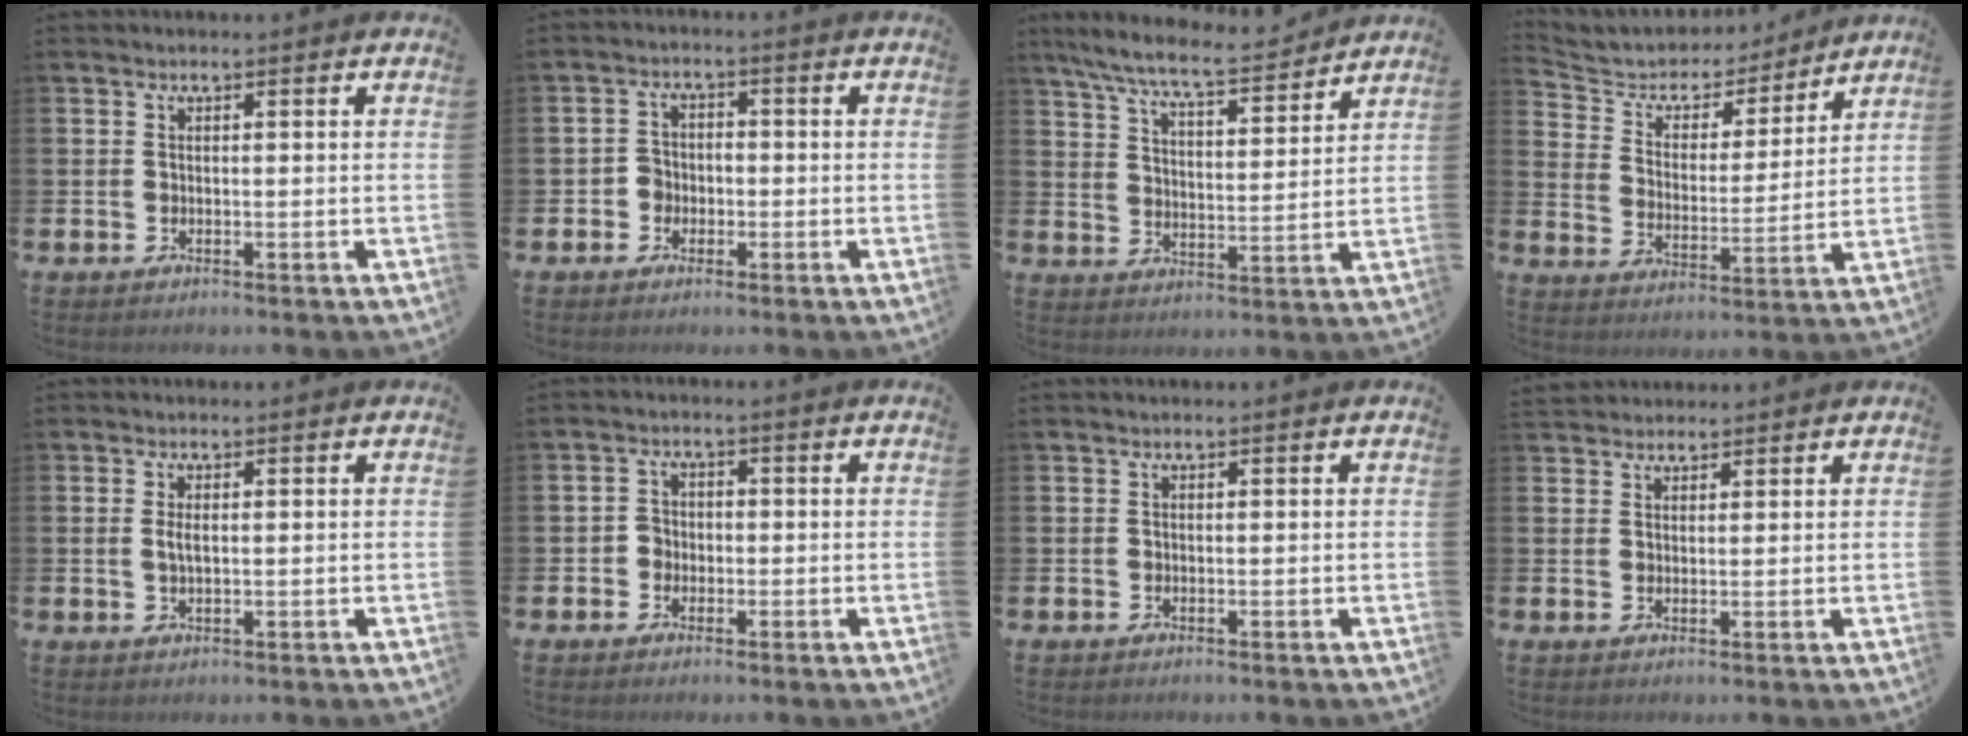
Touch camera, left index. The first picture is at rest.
{"total": 2.6, "force": [-1.3, 2.2, 0.4], "torque": [-0.007, 0.004, -0.032]}
{"total": 8.1, "force": [7.5, 0.7, 3.1], "torque": [-0.086, -0.044, 0.129]}
{"total": 5.6, "force": [5.0, 2.4, 0.7], "torque": [-0.046, -0.042, 0.081]}
{"total": 1.8, "force": [0.2, 0.7, 1.6], "torque": [-0.026, 0.001, 0.000]}
{"total": 2.1, "force": [-0.7, 1.9, 0.4], "torque": [-0.007, 0.006, -0.020]}
{"total": 0.0}
{"total": 2.5, "force": [2.4, 0.9, -0.2], "torque": [0.004, -0.006, 0.044]}